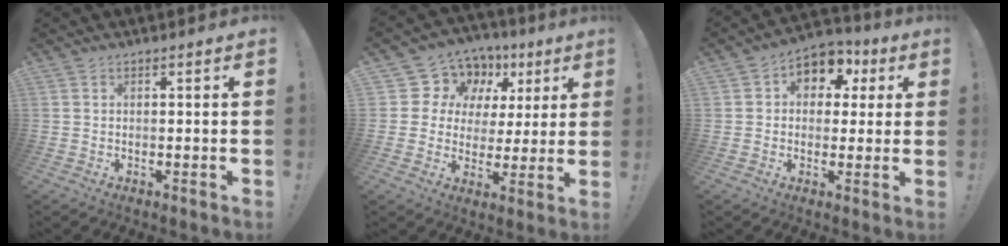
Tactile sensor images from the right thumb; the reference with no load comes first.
{"total": 10.4, "force": [5.1, 8.7, 2.4], "torque": [-0.037, -0.040, 0.105]}
{"total": 8.1, "force": [2.1, 6.9, 3.6], "torque": [-0.043, -0.004, 0.042]}